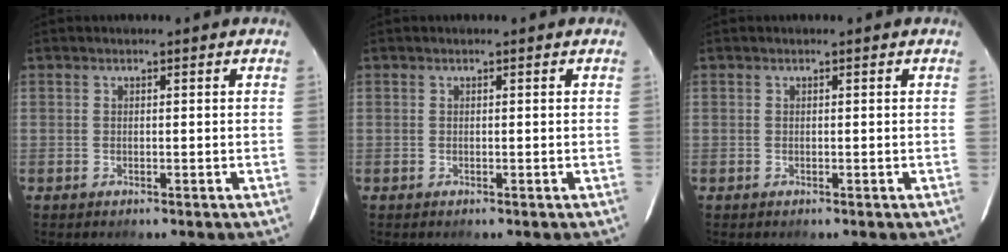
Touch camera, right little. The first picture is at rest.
{"total": 0.0}
{"total": 0.0}